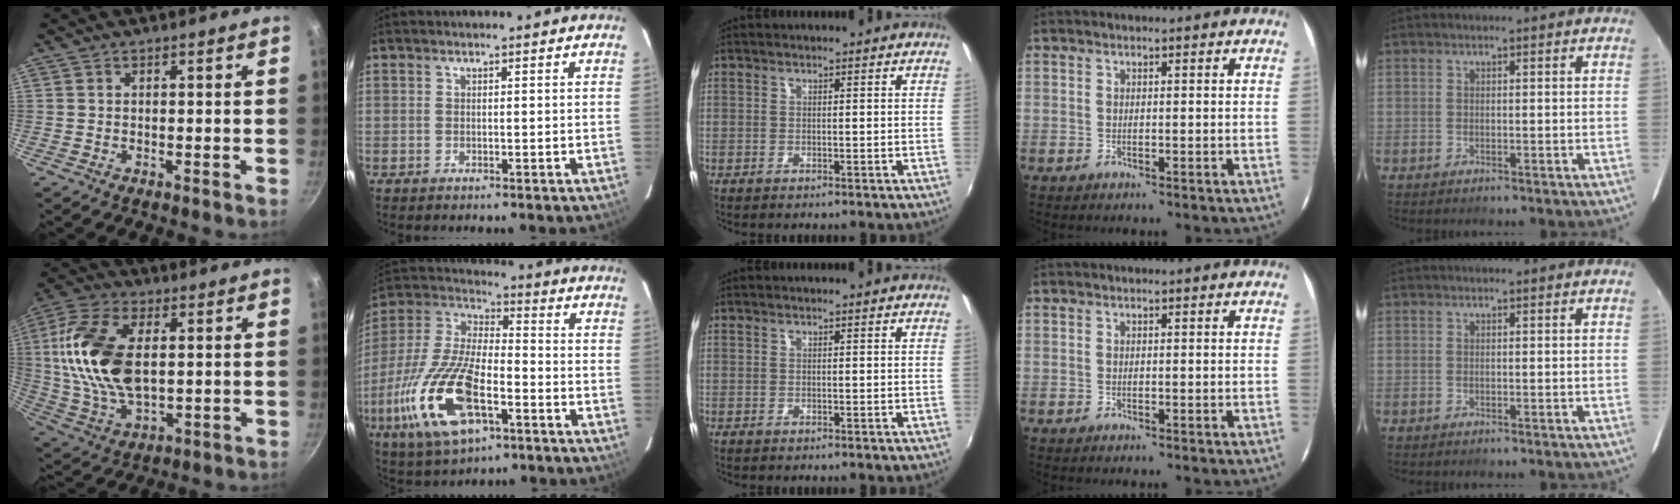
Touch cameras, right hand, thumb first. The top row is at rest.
{"thumb": {"total": 18.7, "force": [2.6, 10.4, 15.3], "torque": [-0.295, 0.001, 0.046]}, "index": {"total": 21.6, "force": [-8.7, 9.1, 17.5], "torque": [-0.380, -0.028, -0.163]}}